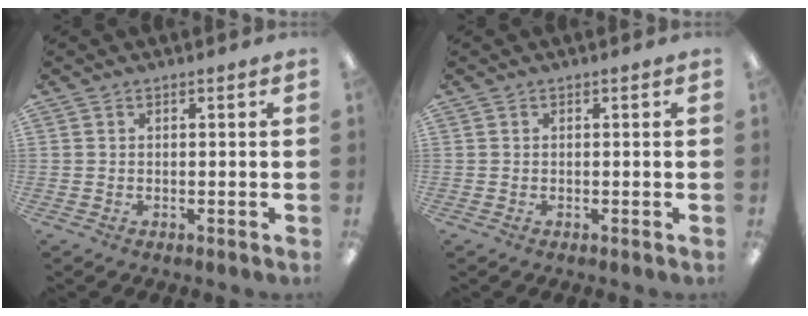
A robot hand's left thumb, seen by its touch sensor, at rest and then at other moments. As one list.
[{"total": 0.0}]